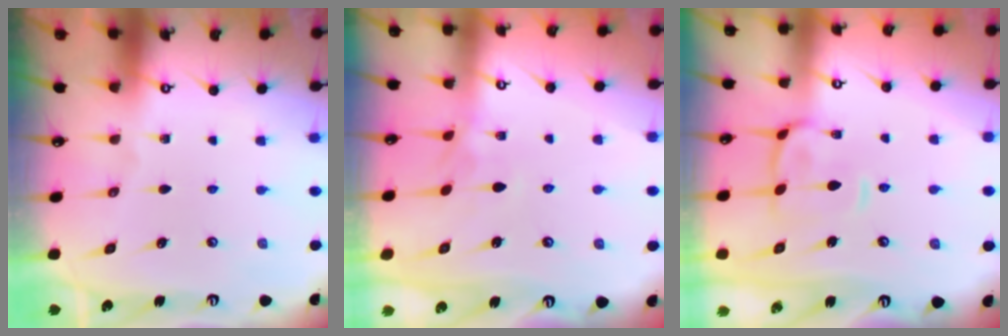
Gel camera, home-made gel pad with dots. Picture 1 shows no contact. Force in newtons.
{"total": 4.4, "press": 4.4, "slide": 0.1}
{"total": 3.1, "press": 3.0, "slide": 1.1}